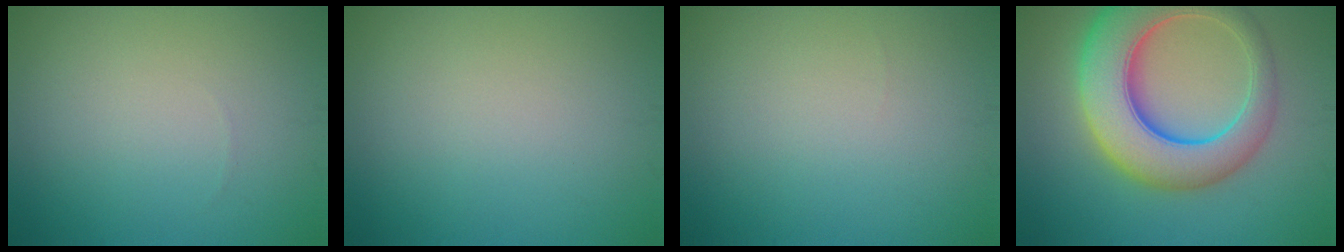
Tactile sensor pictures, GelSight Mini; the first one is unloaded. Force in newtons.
{"total": 0.0}
{"total": 0.0}
{"total": 10.2, "press": 10.2, "slide": 0.2}